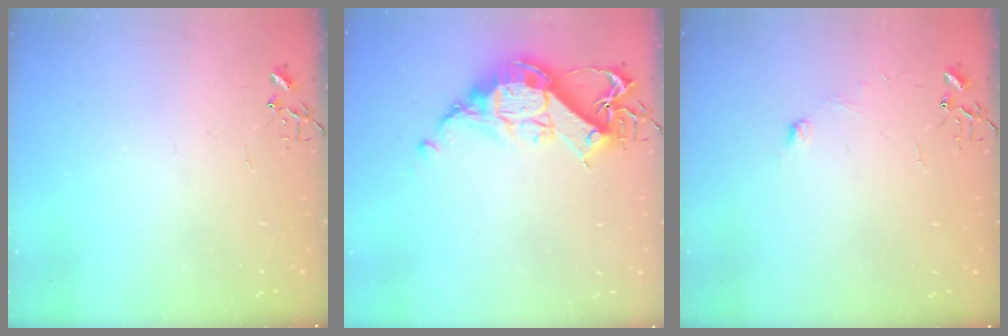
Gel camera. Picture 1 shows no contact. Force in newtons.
{"total": 13.9, "press": 13.9, "slide": 1.1}
{"total": 5.6, "press": 5.6, "slide": 0.7}